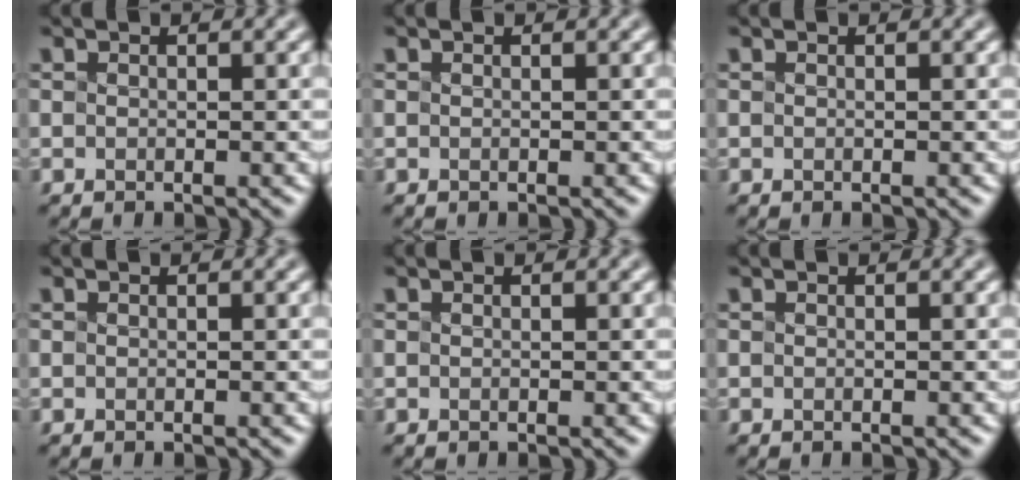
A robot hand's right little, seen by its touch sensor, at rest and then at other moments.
{"total": 0.0}
{"total": 0.0}
{"total": 0.0}
{"total": 0.0}
{"total": 0.0}